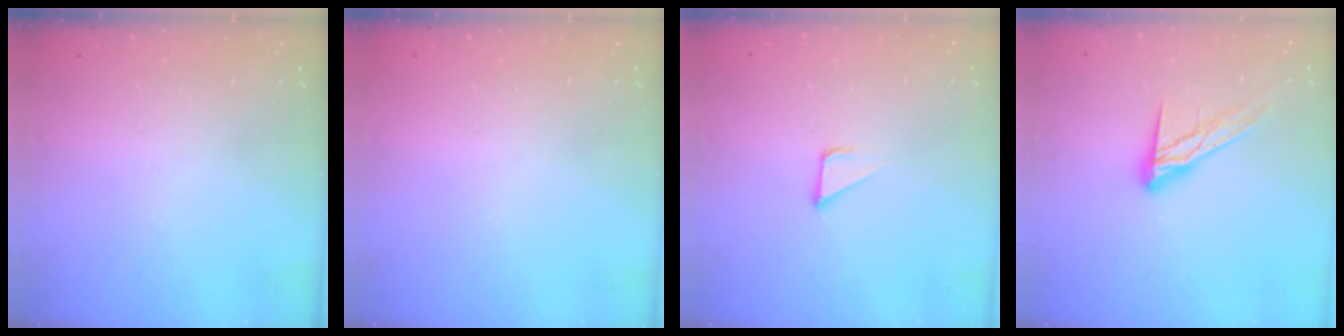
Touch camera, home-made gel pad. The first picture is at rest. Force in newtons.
{"total": 0.0}
{"total": 2.1, "press": 2.1, "slide": 0.1}
{"total": 11.6, "press": 11.6, "slide": 0.9}